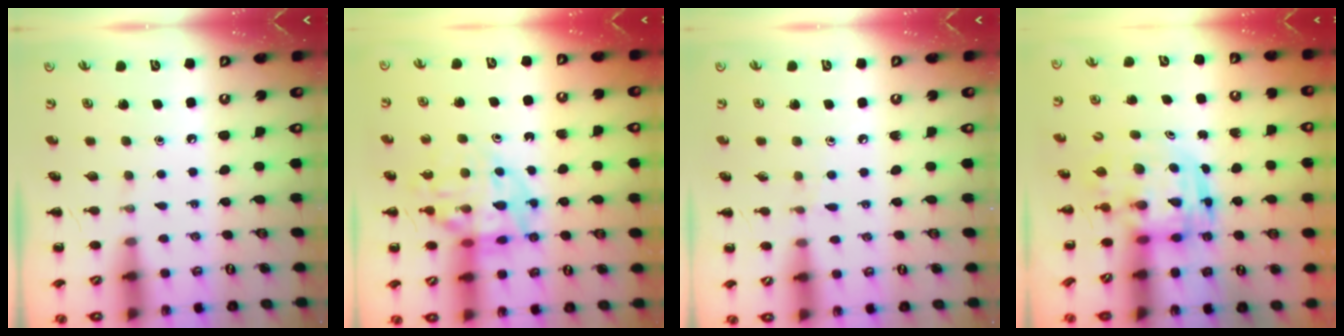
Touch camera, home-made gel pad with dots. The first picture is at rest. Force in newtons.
{"total": 14.7, "press": 14.4, "slide": 3.1}
{"total": 4.6, "press": 4.2, "slide": 1.9}
{"total": 3.6, "press": 3.5, "slide": 0.7}